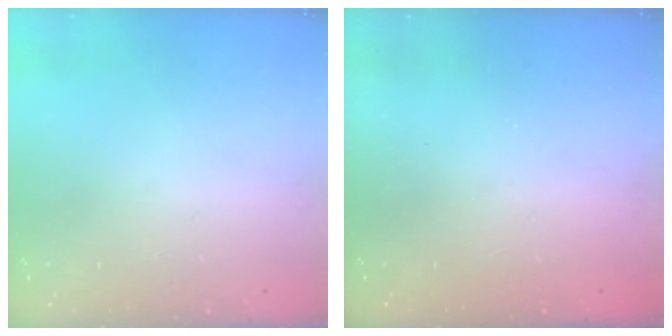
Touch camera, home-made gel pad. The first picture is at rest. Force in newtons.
{"total": 2.3, "press": 2.2, "slide": 0.6}